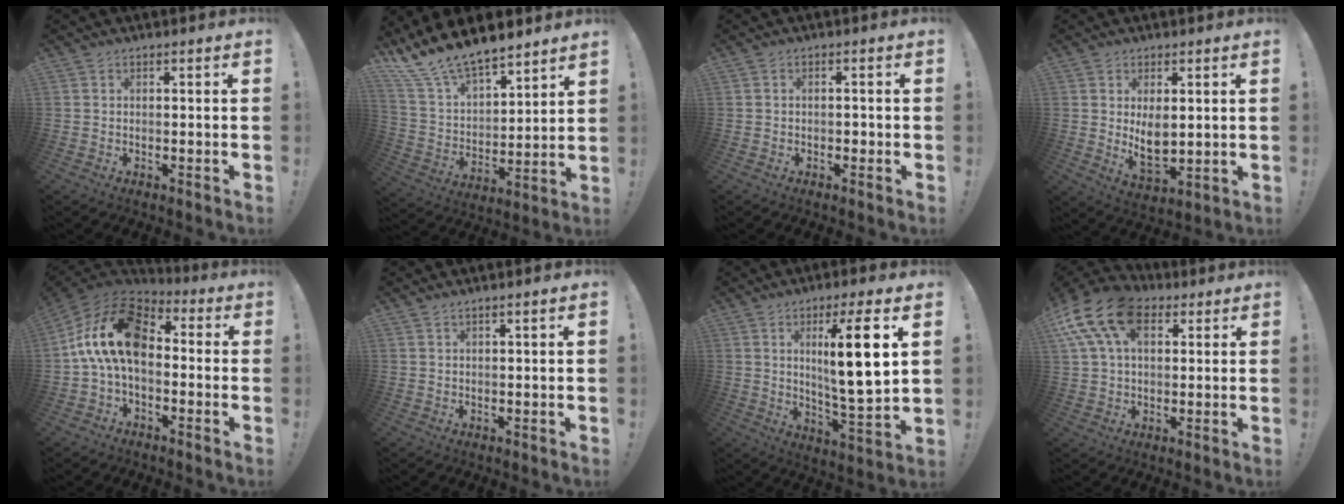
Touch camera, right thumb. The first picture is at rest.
{"total": 13.9, "force": [12.3, 4.5, 4.5], "torque": [-0.116, -0.094, 0.232]}
{"total": 1.3, "force": [-0.6, 1.0, 0.6], "torque": [-0.009, 0.003, -0.010]}
{"total": 7.3, "force": [2.2, 4.3, 5.5], "torque": [-0.083, -0.018, 0.040]}
{"total": 17.7, "force": [1.4, 10.0, 14.6], "torque": [-0.272, 0.015, 0.030]}
{"total": 1.3, "force": [1.1, -0.1, 0.8], "torque": [-0.024, -0.001, 0.020]}
{"total": 14.7, "force": [4.9, 1.8, 13.7], "torque": [-0.214, -0.021, 0.065]}
{"total": 17.3, "force": [7.4, 10.7, 11.3], "torque": [-0.215, -0.028, 0.131]}